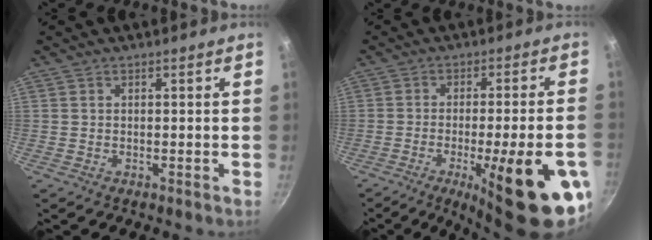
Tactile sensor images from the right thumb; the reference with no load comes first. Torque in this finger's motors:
{"motor_torque": [2.81, 2.19, 2.11, -0.66, 0.55]}